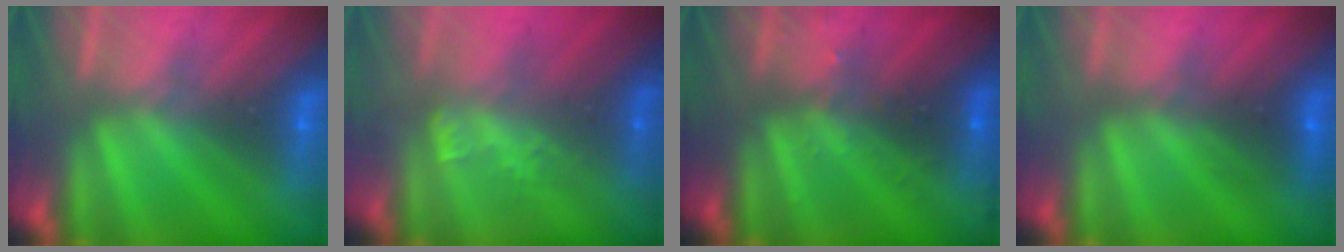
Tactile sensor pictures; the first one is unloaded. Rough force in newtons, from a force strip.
{"total": 2.2}
{"total": 3.0}
{"total": 2.4}